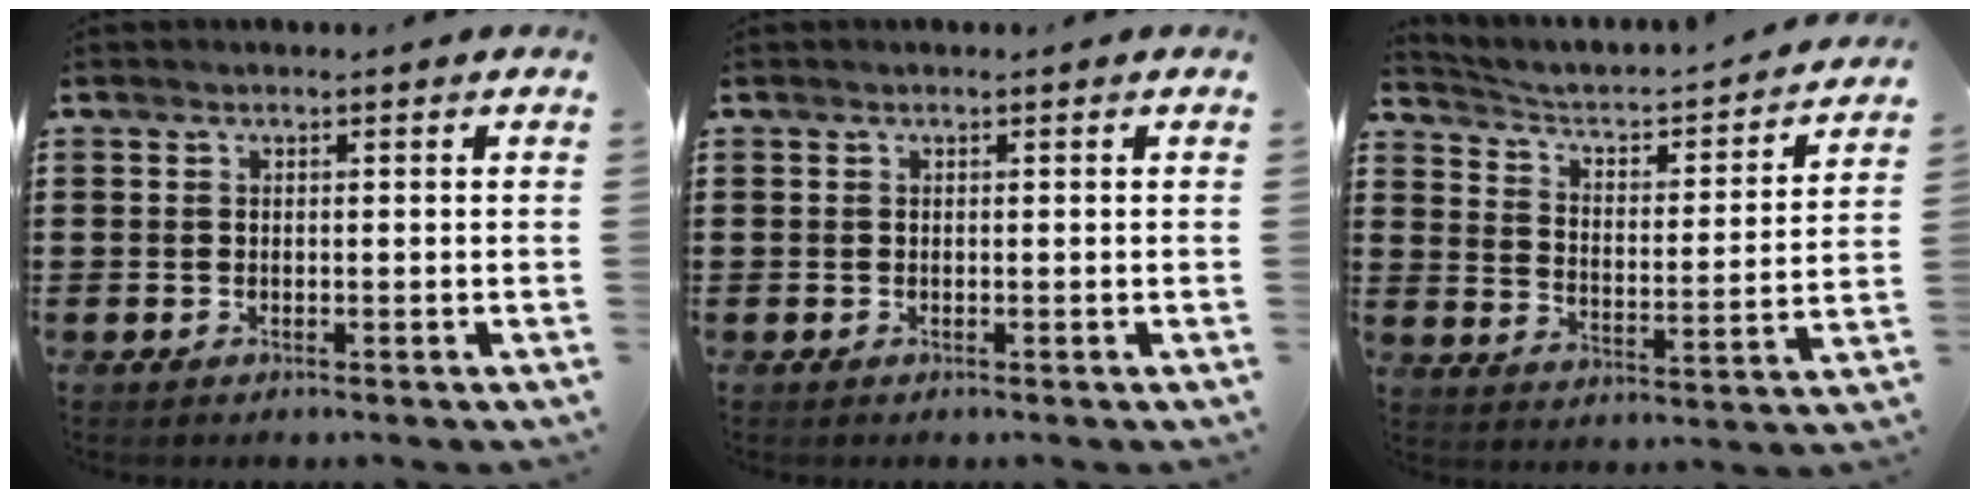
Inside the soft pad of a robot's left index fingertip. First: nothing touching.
{"total": 0.0}
{"total": 2.7, "force": [2.1, 1.0, 1.2], "torque": [-0.043, -0.025, 0.022]}